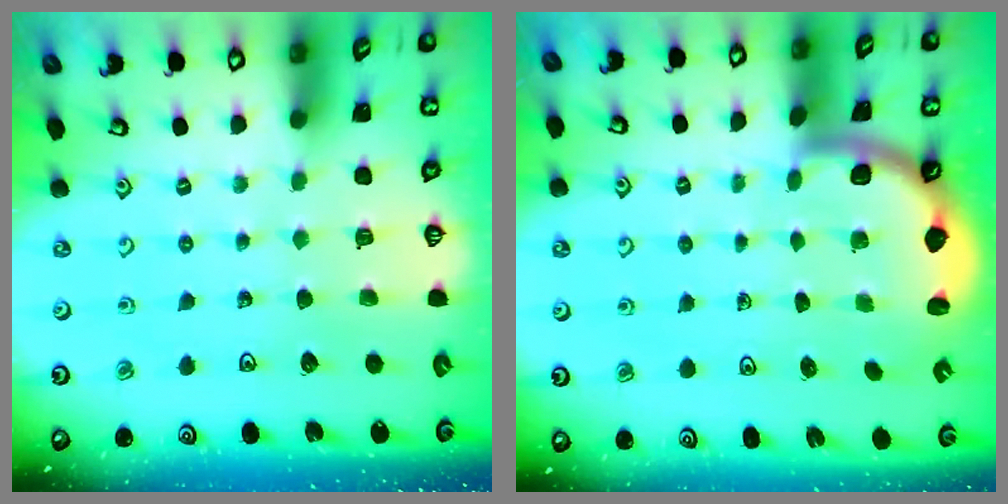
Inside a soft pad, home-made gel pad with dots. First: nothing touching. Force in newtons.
{"total": 1.8, "press": 1.8, "slide": 0.1}